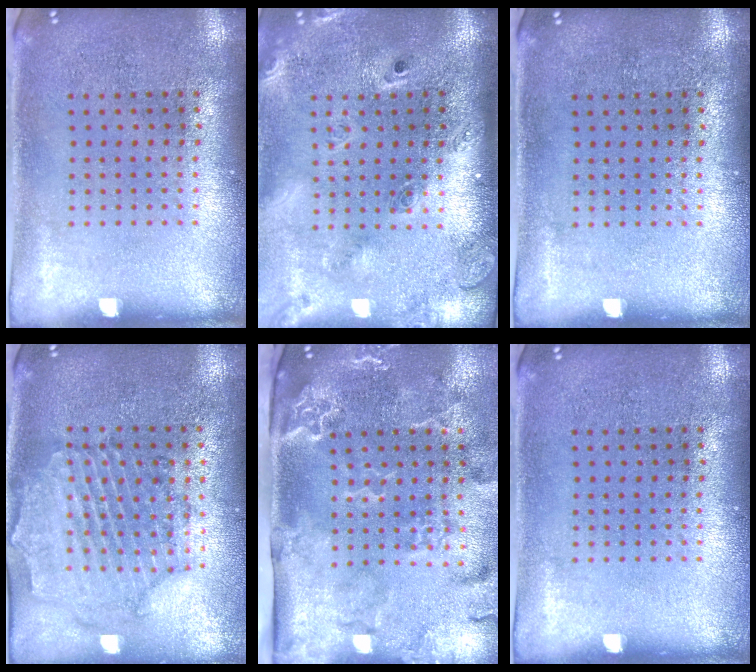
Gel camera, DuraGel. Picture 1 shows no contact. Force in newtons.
{"total": 2.5, "press": 1.8, "slide": 1.7}
{"total": 0.0}
{"total": 0.7, "press": 0.6, "slide": 0.4}
{"total": 3.1, "press": 2.4, "slide": 1.9}
{"total": 0.0}